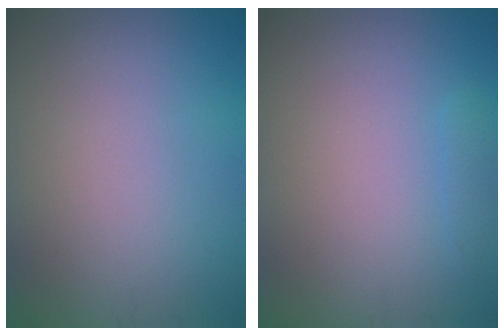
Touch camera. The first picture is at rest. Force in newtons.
{"total": 0.7, "press": 0.7, "slide": 0.1}